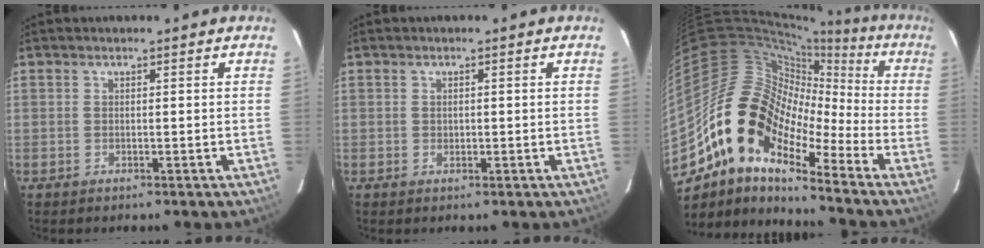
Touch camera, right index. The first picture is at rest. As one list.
[{"total": 0.8, "force": [0.0, 0.7, 0.3], "torque": [-0.002, 0.000, 0.001]}, {"total": 16.1, "force": [-8.5, 8.6, 10.6], "torque": [-0.173, 0.004, -0.181]}]